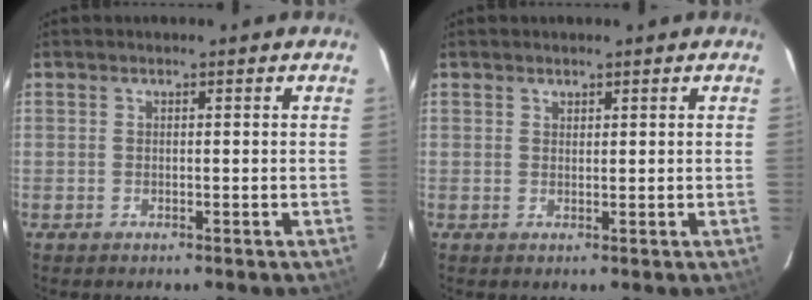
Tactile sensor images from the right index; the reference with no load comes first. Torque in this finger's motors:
{"motor_torque": [-0.20, 0.05, -0.01, 0.00]}